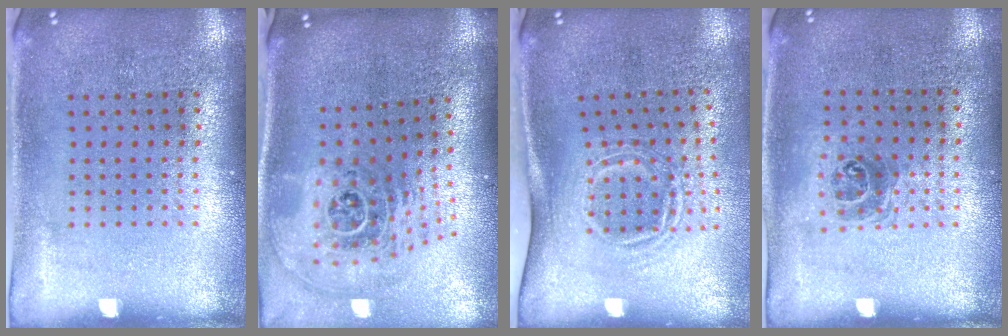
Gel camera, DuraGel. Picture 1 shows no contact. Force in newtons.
{"total": 2.7, "press": 1.8, "slide": 2.0}
{"total": 1.7, "press": 1.2, "slide": 1.2}
{"total": 1.0, "press": 0.8, "slide": 0.5}